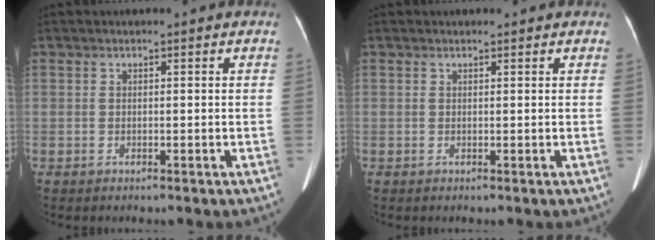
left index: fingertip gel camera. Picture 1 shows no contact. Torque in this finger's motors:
{"motor_torque": [1.16, -0.98, -0.02, -0.01]}